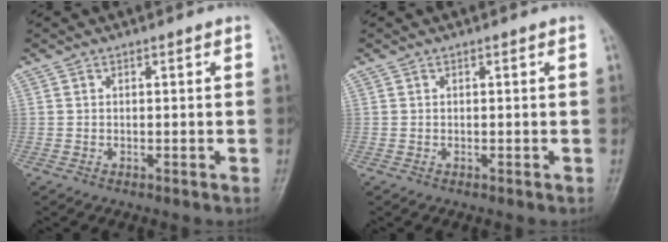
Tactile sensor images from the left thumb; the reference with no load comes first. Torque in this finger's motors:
{"motor_torque": [0.00, 0.00, 0.00, -0.02, 0.00]}